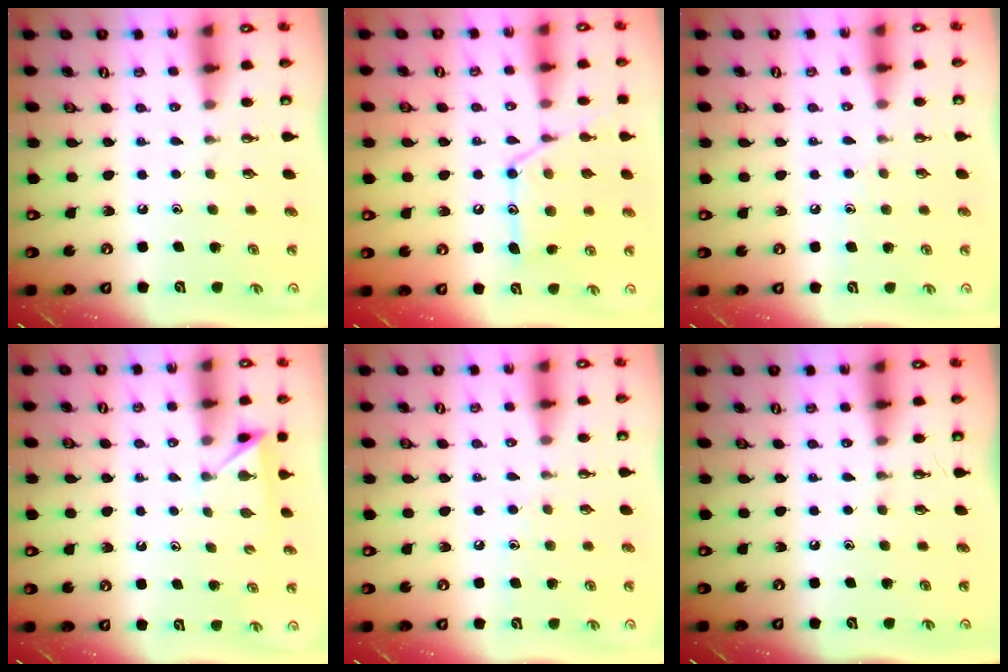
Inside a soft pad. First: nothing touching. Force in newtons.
{"total": 13.6, "press": 13.6, "slide": 1.2}
{"total": 5.4, "press": 5.4, "slide": 0.6}
{"total": 2.8, "press": 2.8, "slide": 0.5}
{"total": 5.4, "press": 5.4, "slide": 0.6}
{"total": 0.0}